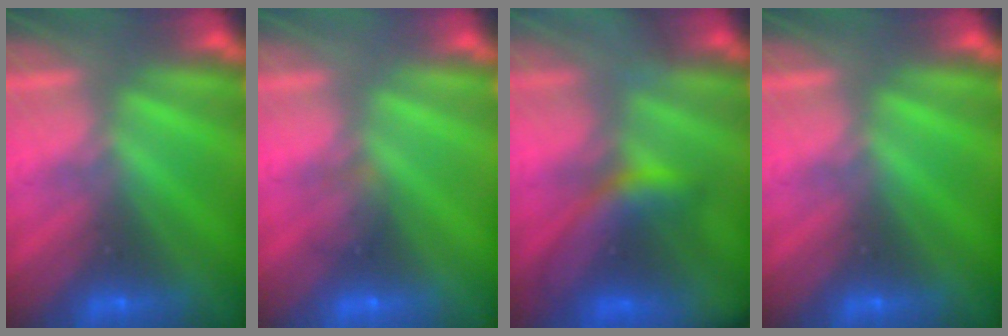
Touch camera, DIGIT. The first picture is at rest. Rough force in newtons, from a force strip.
{"total": 1.3}
{"total": 8.5}
{"total": 0.0}